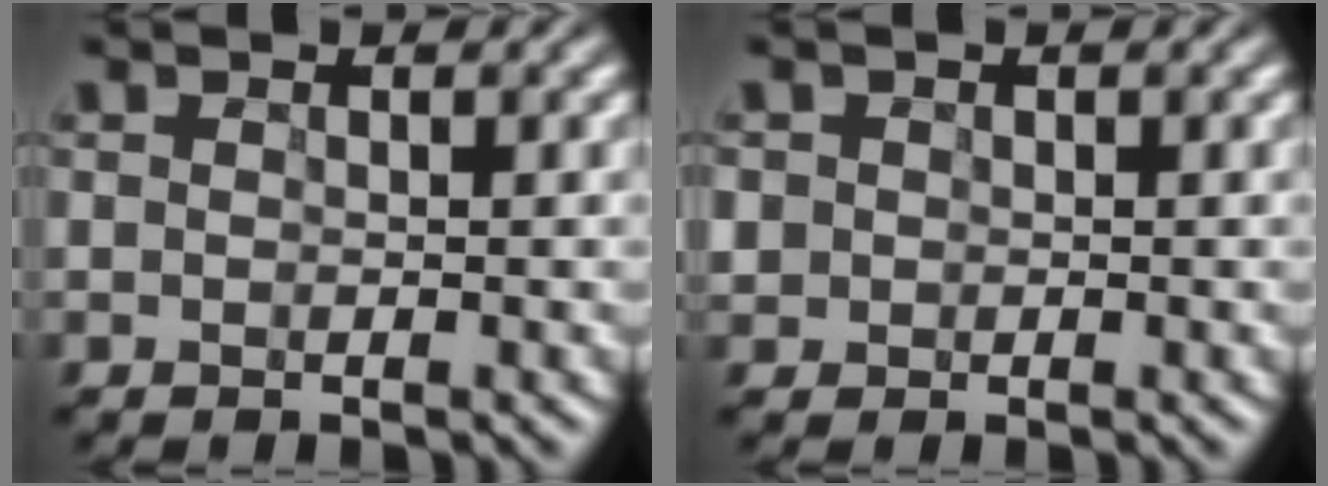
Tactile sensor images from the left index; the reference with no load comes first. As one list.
[{"total": 3.4, "force": [0.2, 3.3, 1.0], "torque": [-0.039, 0.029, -0.005]}]